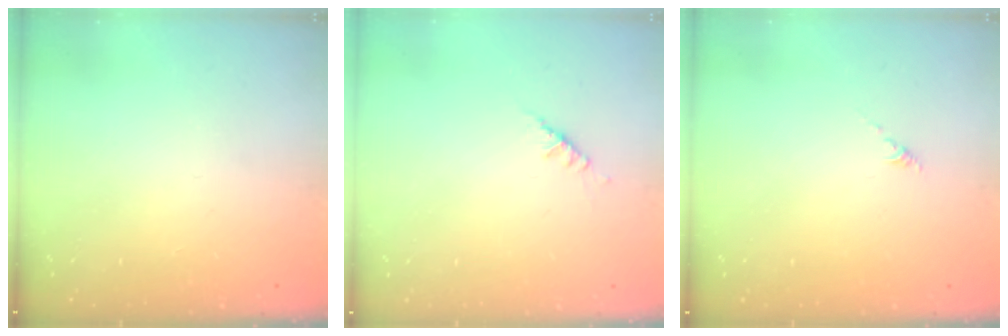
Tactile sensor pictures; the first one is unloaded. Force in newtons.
{"total": 2.6, "press": 2.6, "slide": 0.5}
{"total": 0.0}